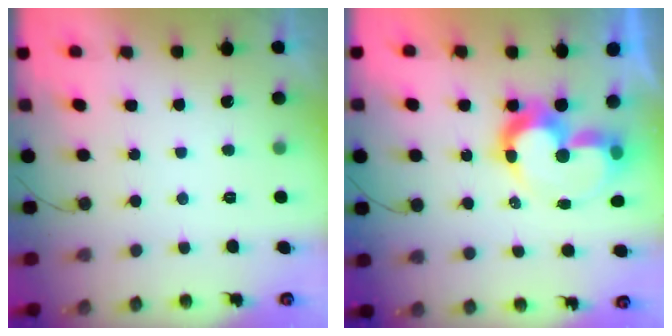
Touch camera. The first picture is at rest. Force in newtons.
{"total": 11.2, "press": 10.6, "slide": 3.6}